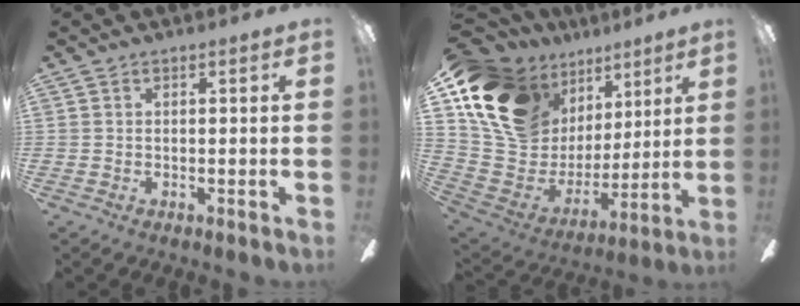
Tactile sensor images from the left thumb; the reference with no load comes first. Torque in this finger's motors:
{"motor_torque": [2.40, 2.43, 1.37, -1.39, 0.15]}